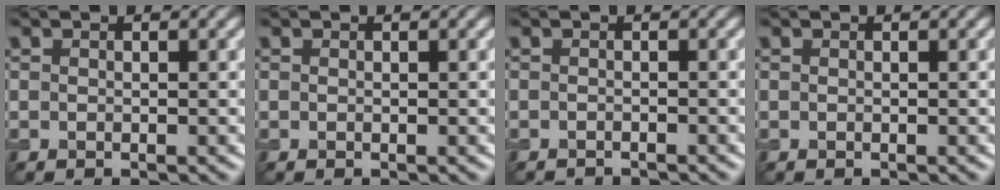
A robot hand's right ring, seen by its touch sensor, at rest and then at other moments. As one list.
[{"total": 0.0}, {"total": 1.8, "force": [-1.8, 0.1, 0.1], "torque": [0.005, -0.008, -0.025]}, {"total": 0.0}]